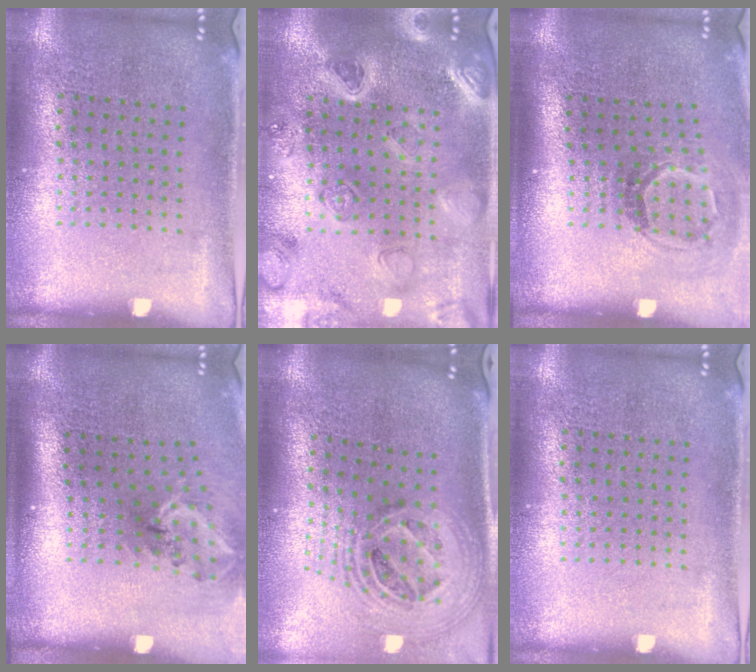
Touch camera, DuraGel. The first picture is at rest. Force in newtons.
{"total": 2.2, "press": 2.2, "slide": 0.2}
{"total": 1.8, "press": 1.2, "slide": 1.4}
{"total": 2.0, "press": 1.4, "slide": 1.5}
{"total": 2.3, "press": 1.6, "slide": 1.6}
{"total": 0.0}